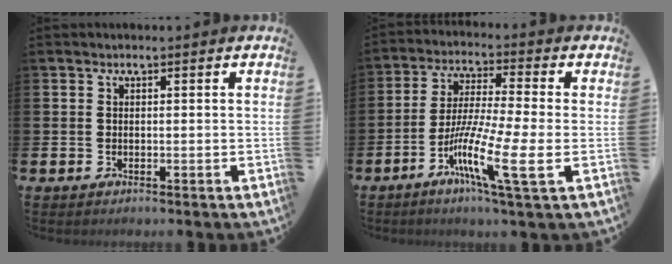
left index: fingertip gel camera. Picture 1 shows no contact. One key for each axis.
{"total": 10.3, "fx": -3.7, "fy": 0.5, "fz": 9.6, "tx": -0.188, "ty": -0.018, "tz": -0.072}